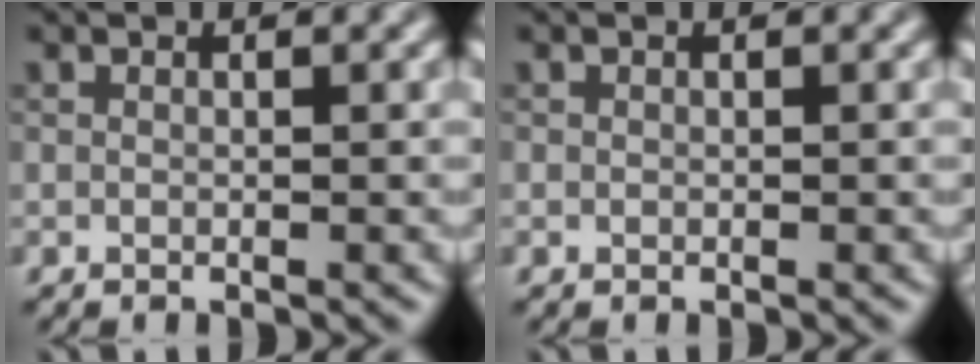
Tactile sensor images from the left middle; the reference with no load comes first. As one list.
[{"total": 0.0}]